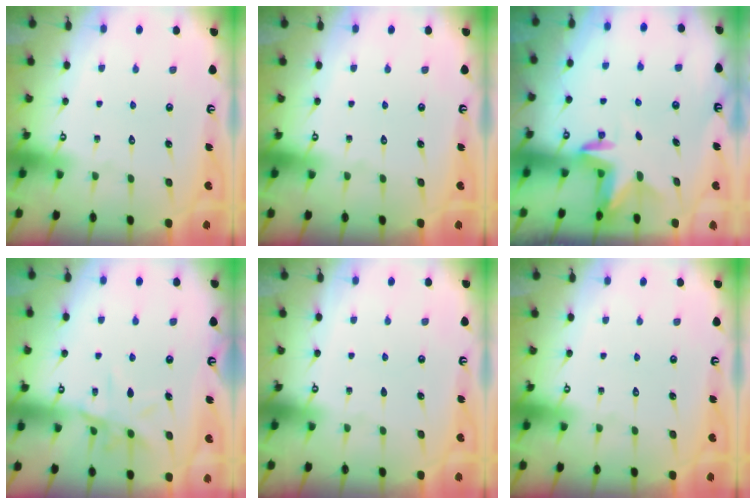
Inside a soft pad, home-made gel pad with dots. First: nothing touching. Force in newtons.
{"total": 0.0}
{"total": 2.7, "press": 2.7, "slide": 0.2}
{"total": 9.0, "press": 9.0, "slide": 0.9}
{"total": 0.0}
{"total": 0.0}